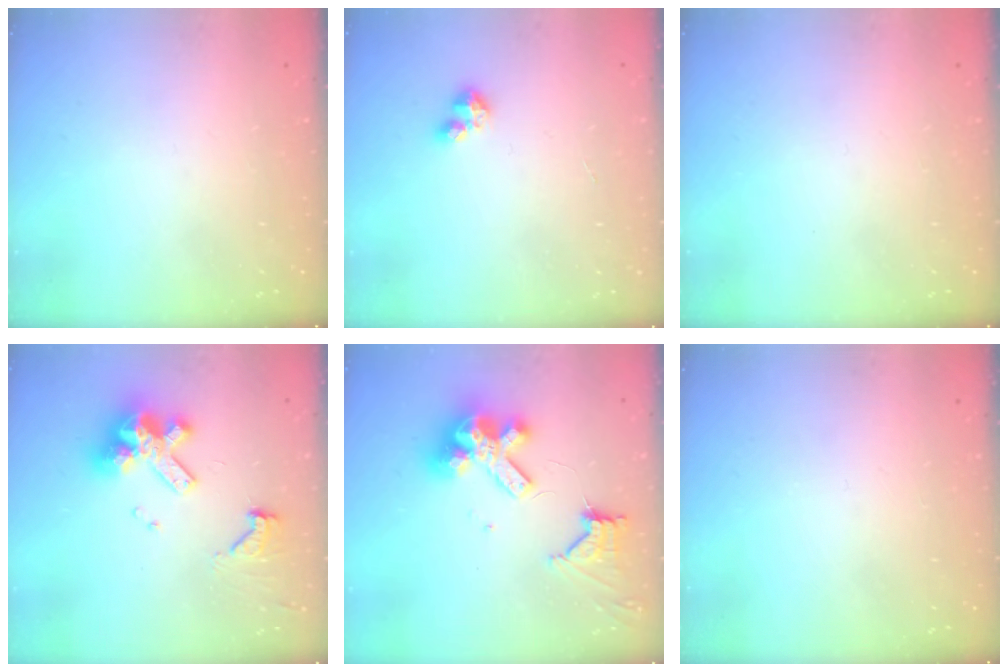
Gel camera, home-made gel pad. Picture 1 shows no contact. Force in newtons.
{"total": 2.8, "press": 2.8, "slide": 0.2}
{"total": 0.0}
{"total": 14.4, "press": 14.4, "slide": 1.3}
{"total": 14.3, "press": 14.2, "slide": 1.7}
{"total": 0.0}